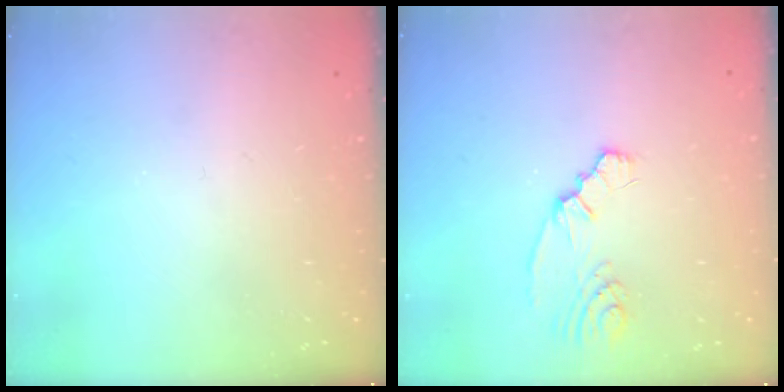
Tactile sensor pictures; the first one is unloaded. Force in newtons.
{"total": 2.5, "press": 2.3, "slide": 0.9}